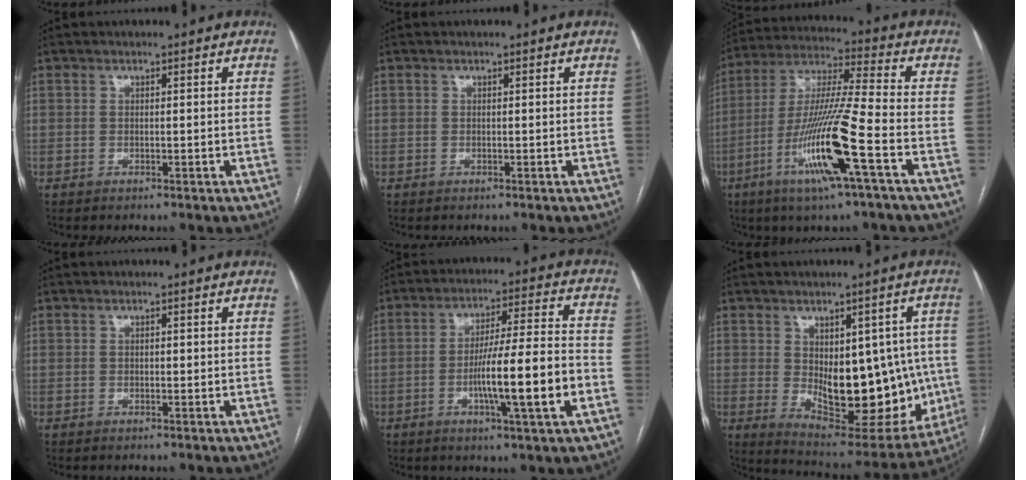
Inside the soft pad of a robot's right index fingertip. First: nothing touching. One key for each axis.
{"total": 0.0}
{"total": 16.0, "fx": -6.4, "fy": -0.5, "fz": 14.7, "tx": -0.296, "ty": -0.015, "tz": -0.122}
{"total": 0.5, "fx": 0.0, "fy": 0.3, "fz": 0.4, "tx": -0.007, "ty": 0.000, "tz": 0.001}
{"total": 13.5, "fx": -3.7, "fy": -0.1, "fz": 13.0, "tx": -0.217, "ty": 0.000, "tz": -0.064}
{"total": 18.6, "fx": -1.1, "fy": 8.9, "fz": 16.3, "tx": -0.229, "ty": -0.001, "tz": 0.016}